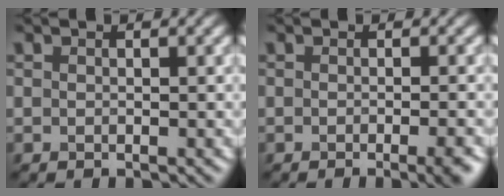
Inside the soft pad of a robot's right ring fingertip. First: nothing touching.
{"total": 2.9, "force": [-1.3, 0.8, 2.5], "torque": [-0.019, 0.001, -0.018]}